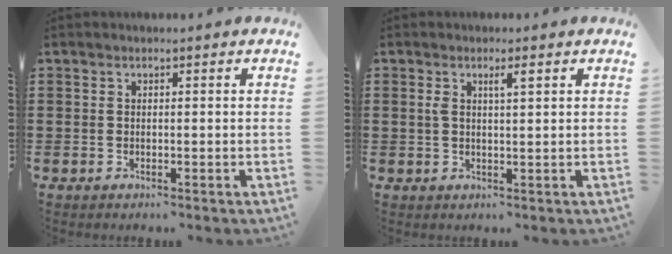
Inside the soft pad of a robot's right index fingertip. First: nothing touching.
{"total": 2.3, "force": [1.0, 0.5, 2.0], "torque": [-0.041, 0.005, 0.014]}